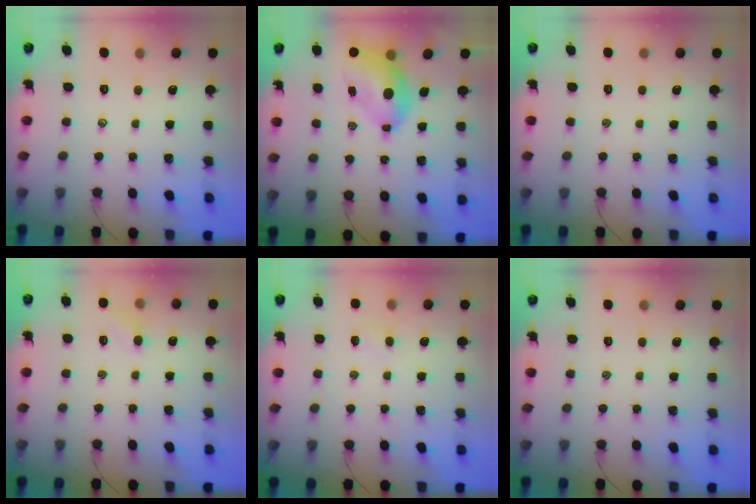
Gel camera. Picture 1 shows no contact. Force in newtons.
{"total": 7.2, "press": 6.9, "slide": 2.1}
{"total": 0.0}
{"total": 5.1, "press": 5.0, "slide": 1.4}
{"total": 2.5, "press": 2.4, "slide": 0.8}
{"total": 0.0}